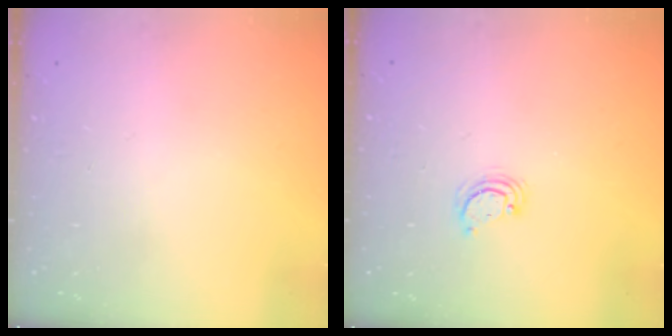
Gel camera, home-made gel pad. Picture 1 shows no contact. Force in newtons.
{"total": 3.3, "press": 3.3, "slide": 0.3}